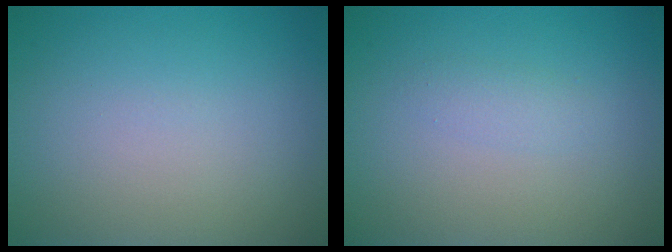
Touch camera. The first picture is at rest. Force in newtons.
{"total": 1.0, "press": 1.0, "slide": 0.1}